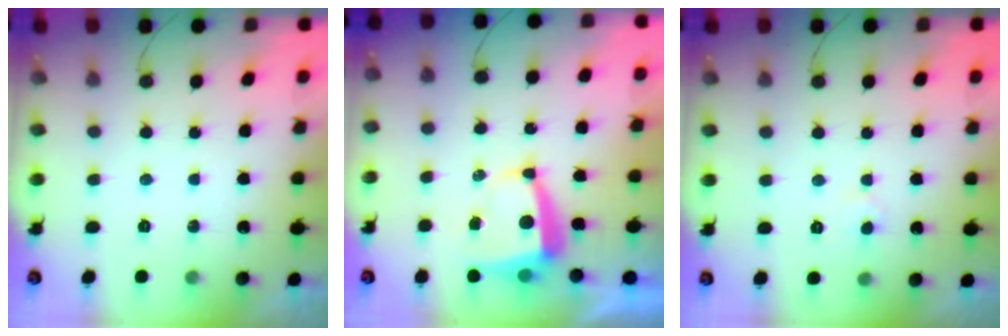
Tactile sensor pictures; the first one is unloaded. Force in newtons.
{"total": 5.4, "press": 5.4, "slide": 0.6}
{"total": 2.2, "press": 2.2, "slide": 0.2}